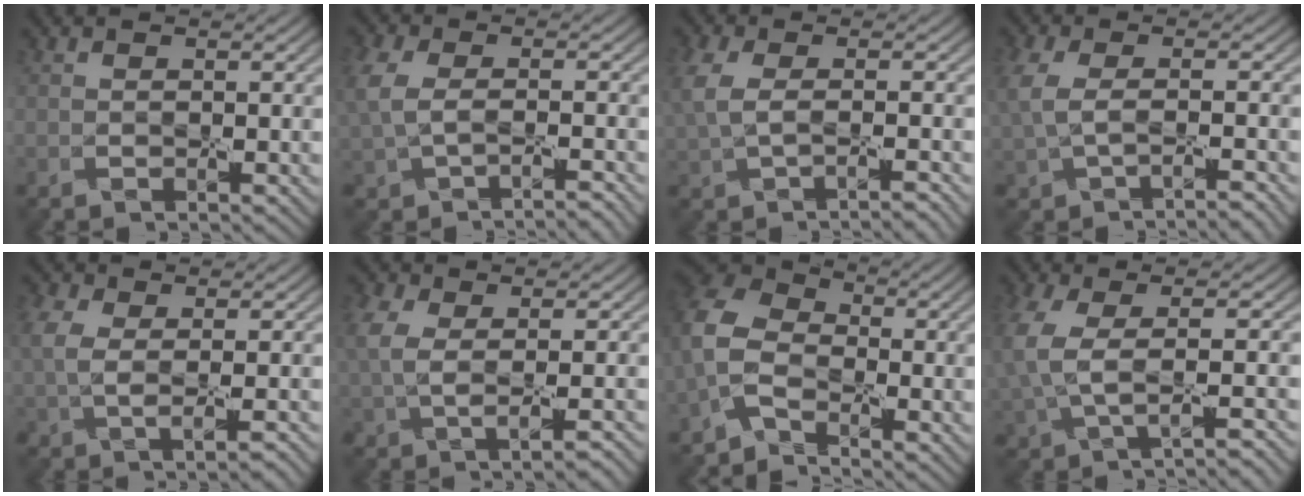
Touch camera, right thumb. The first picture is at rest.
{"total": 4.8, "force": [-0.9, 2.9, 3.7], "torque": [-0.092, -0.009, -0.012]}
{"total": 3.4, "force": [-0.2, 1.5, 3.0], "torque": [-0.084, -0.001, -0.001]}
{"total": 3.5, "force": [-0.7, 1.7, 3.0], "torque": [-0.084, -0.006, -0.012]}
{"total": 4.2, "force": [0.4, 2.1, 3.6], "torque": [-0.081, 0.002, 0.011]}
{"total": 5.2, "force": [0.3, 2.8, 4.4], "torque": [-0.102, 0.003, 0.015]}
{"total": 6.5, "force": [-3.0, 4.6, 3.5], "torque": [-0.094, 0.000, -0.079]}
{"total": 4.9, "force": [-0.5, 1.9, 4.4], "torque": [-0.116, -0.009, -0.007]}